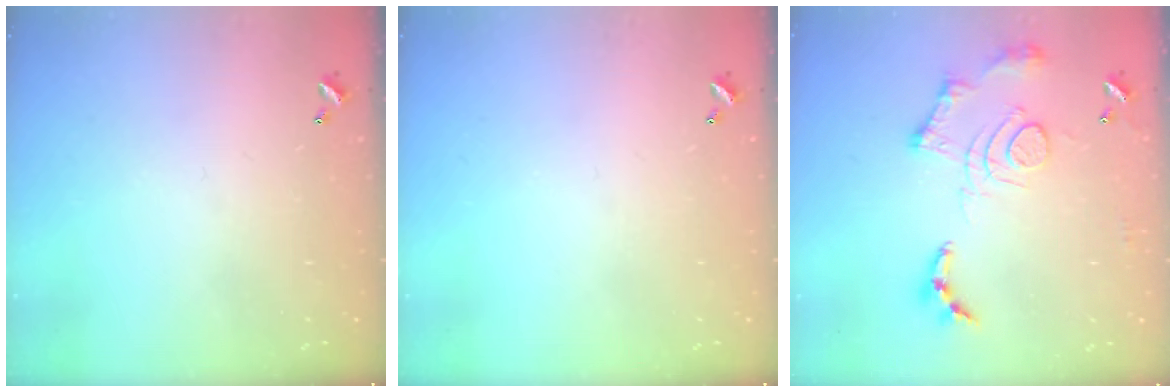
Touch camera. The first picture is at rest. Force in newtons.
{"total": 0.0}
{"total": 13.7, "press": 13.6, "slide": 1.1}